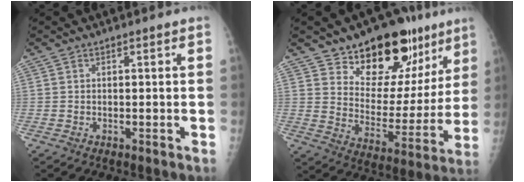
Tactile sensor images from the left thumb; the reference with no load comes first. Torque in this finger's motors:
{"motor_torque": [0.33, 0.29, -0.02, -0.37, 0.07]}